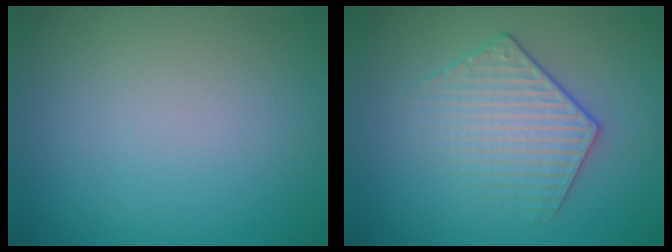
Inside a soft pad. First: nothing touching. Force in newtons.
{"total": 3.6, "press": 3.2, "slide": 1.6}